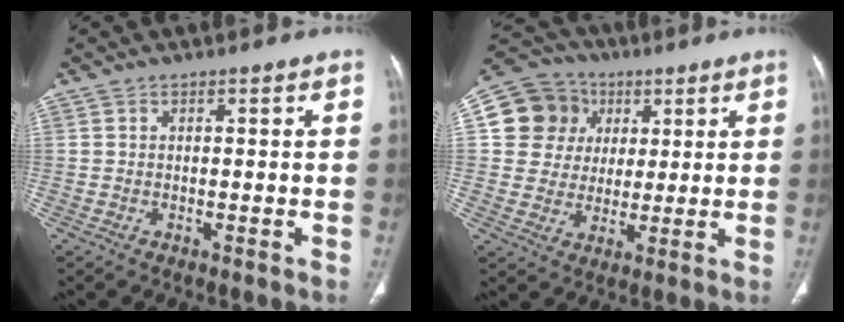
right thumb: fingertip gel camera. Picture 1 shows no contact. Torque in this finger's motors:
{"motor_torque": [0.29, 2.18, 0.27, -0.41, -0.03]}